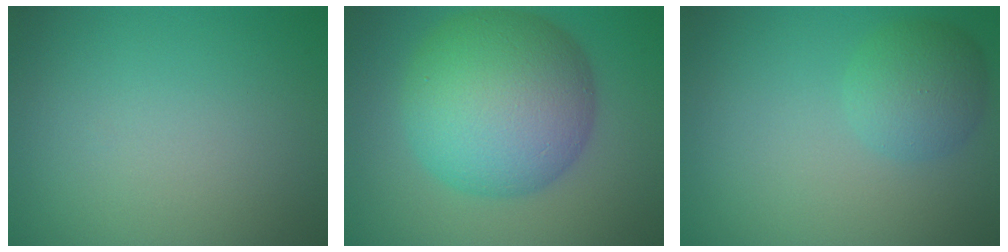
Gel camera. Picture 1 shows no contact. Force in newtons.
{"total": 11.6, "press": 11.6, "slide": 0.3}
{"total": 3.1, "press": 3.1, "slide": 0.2}